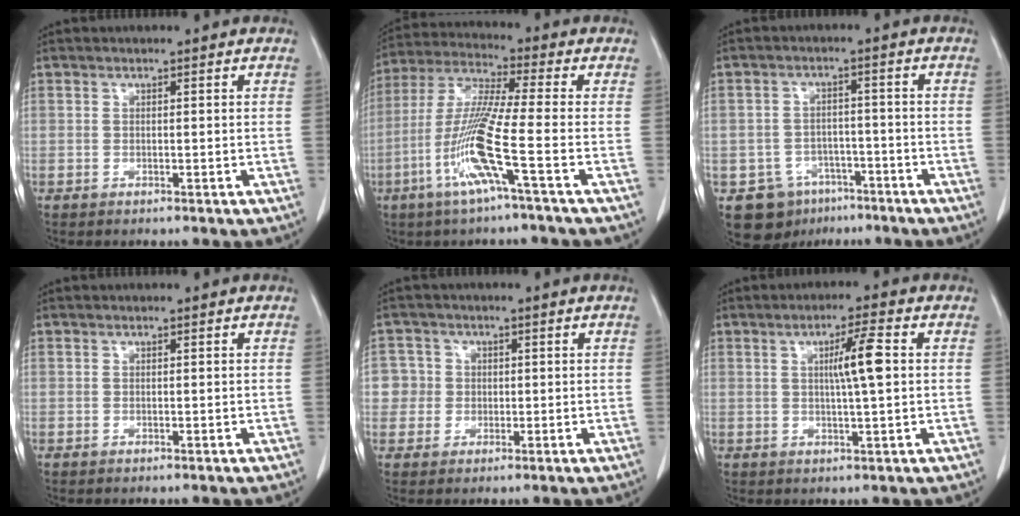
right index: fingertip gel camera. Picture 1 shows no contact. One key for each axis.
{"total": 11.9, "fx": -4.3, "fy": -1.0, "fz": 11.0, "tx": -0.229, "ty": -0.010, "tz": -0.095}
{"total": 7.7, "fx": -4.6, "fy": 5.9, "fz": 1.6, "tx": -0.028, "ty": 0.011, "tz": -0.062}
{"total": 0.0}
{"total": 4.1, "fx": 0.2, "fy": 4.1, "fz": -0.1, "tx": 0.016, "ty": 0.013, "tz": 0.002}
{"total": 5.7, "fx": 0.9, "fy": -0.1, "fz": 5.6, "tx": -0.095, "ty": 0.001, "tz": 0.014}